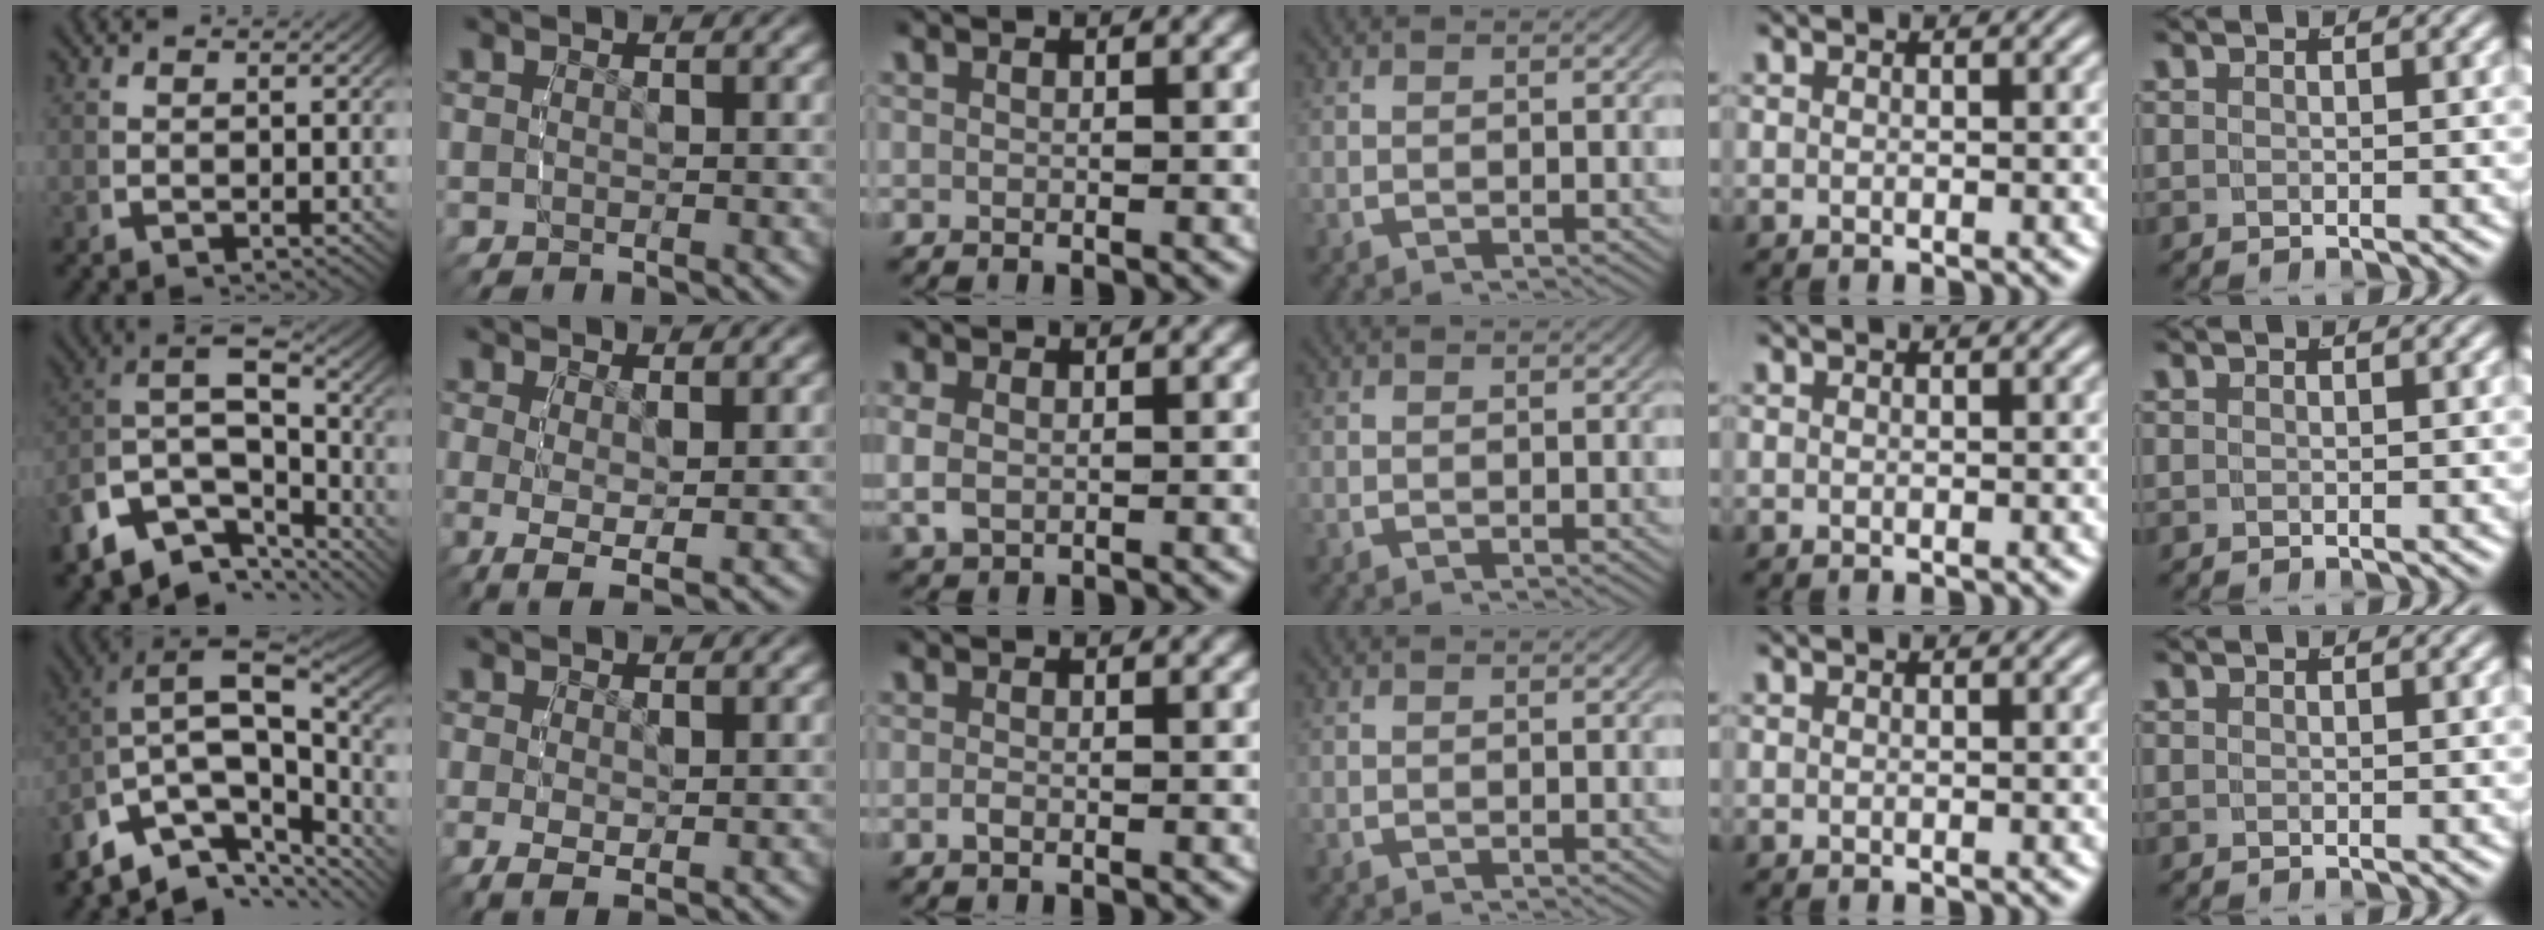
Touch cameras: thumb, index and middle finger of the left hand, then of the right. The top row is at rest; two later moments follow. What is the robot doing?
{"motion": "grasp_and_lifting", "object": "backpack"}